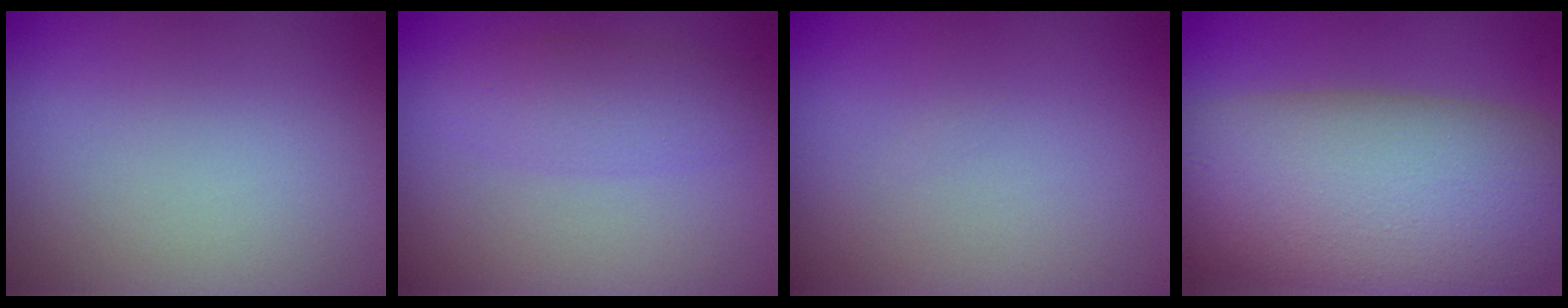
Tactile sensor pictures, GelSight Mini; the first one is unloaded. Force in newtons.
{"total": 2.8, "press": 2.8, "slide": 0.0}
{"total": 0.0}
{"total": 13.1, "press": 13.1, "slide": 0.5}